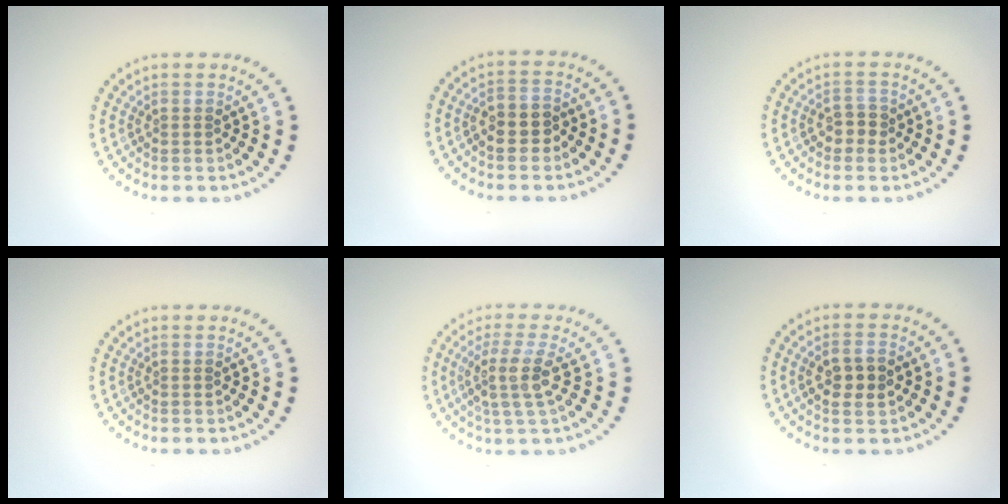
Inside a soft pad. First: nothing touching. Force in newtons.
{"total": 2.6, "press": 2.5, "slide": 0.7}
{"total": 1.9, "press": 1.8, "slide": 0.6}
{"total": 0.0}
{"total": 3.4, "press": 2.6, "slide": 2.2}
{"total": 2.7, "press": 2.7, "slide": 0.5}